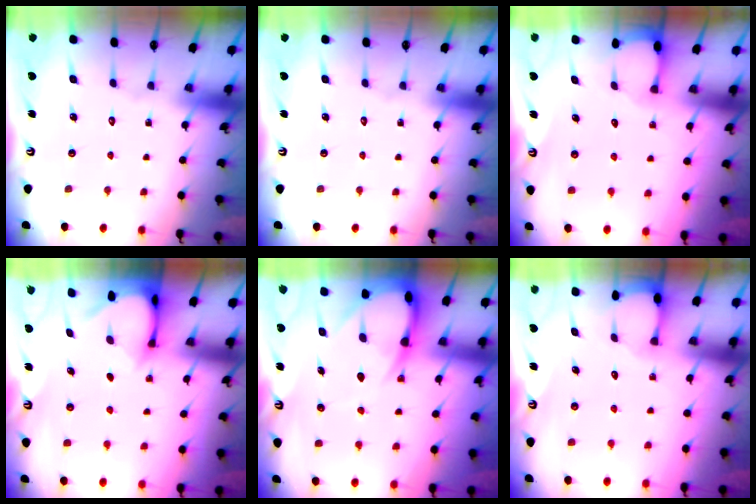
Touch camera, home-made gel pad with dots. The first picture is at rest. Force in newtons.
{"total": 0.0}
{"total": 0.9, "press": 0.8, "slide": 0.2}
{"total": 3.4, "press": 3.4, "slide": 0.3}
{"total": 9.9, "press": 9.9, "slide": 1.0}
{"total": 0.9, "press": 0.8, "slide": 0.2}